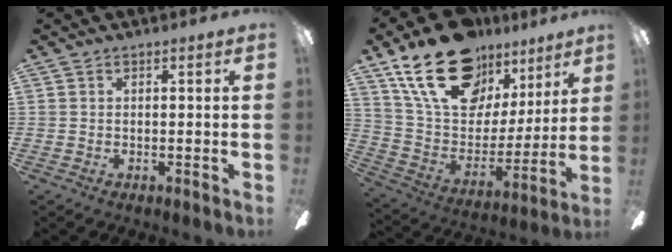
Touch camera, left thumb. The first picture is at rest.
{"total": 23.9, "force": [15.5, 13.6, 12.0], "torque": [-0.209, -0.080, 0.286]}